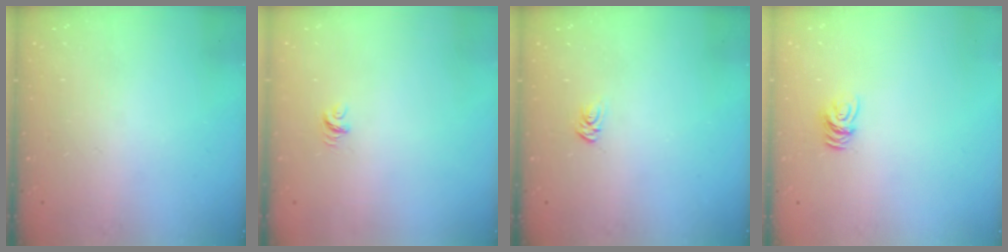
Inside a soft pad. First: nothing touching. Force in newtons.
{"total": 3.5, "press": 3.5, "slide": 0.1}
{"total": 2.5, "press": 2.5, "slide": 0.1}
{"total": 5.0, "press": 4.9, "slide": 0.2}